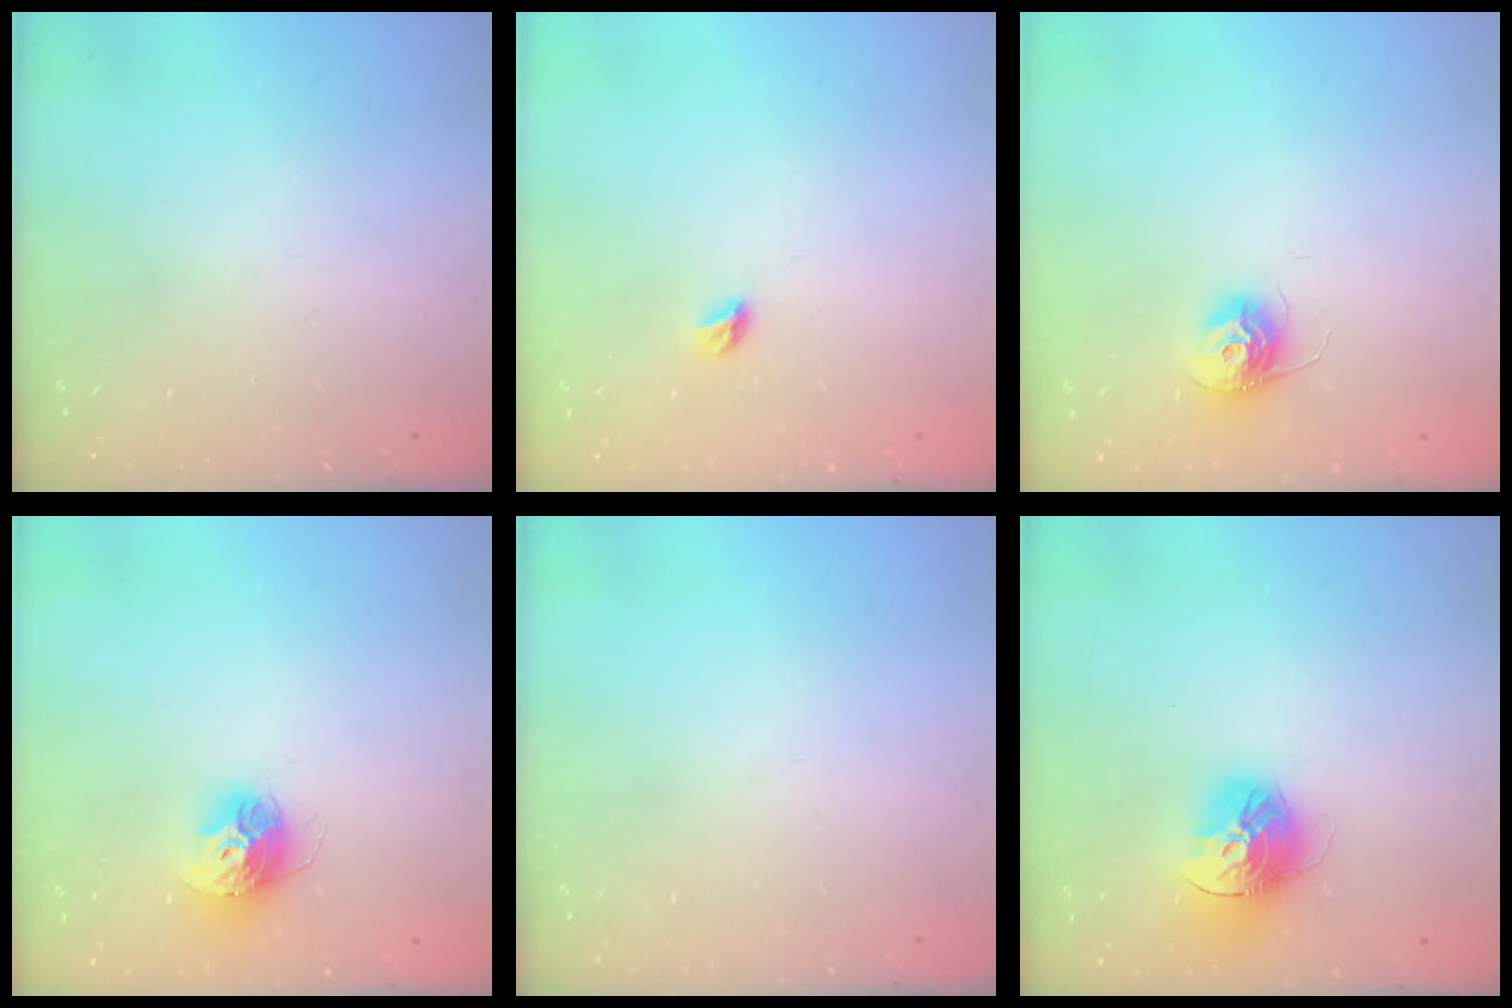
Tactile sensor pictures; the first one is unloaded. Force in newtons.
{"total": 5.1, "press": 5.1, "slide": 0.5}
{"total": 10.8, "press": 10.7, "slide": 0.6}
{"total": 11.3, "press": 11.3, "slide": 1.0}
{"total": 0.0}
{"total": 15.1, "press": 15.0, "slide": 1.5}